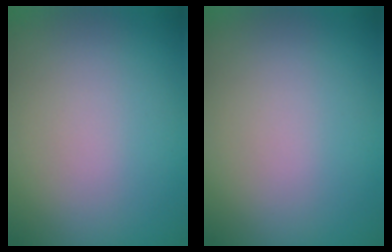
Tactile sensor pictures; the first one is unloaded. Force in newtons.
{"total": 0.0}